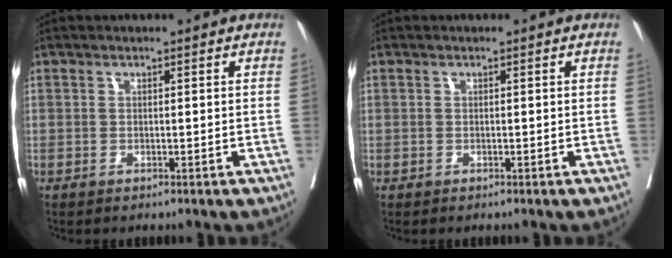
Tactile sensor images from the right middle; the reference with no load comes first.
{"total": 0.0}